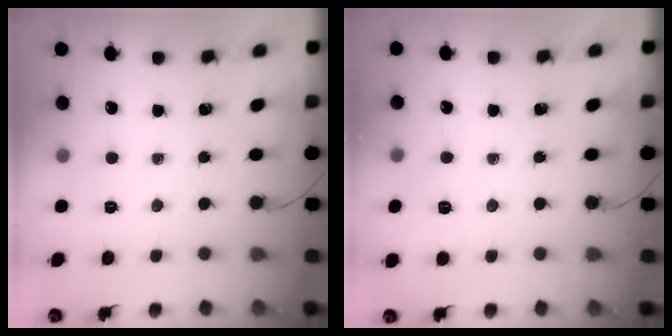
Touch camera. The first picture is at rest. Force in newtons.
{"total": 1.9, "press": 0.0, "slide": 1.9}